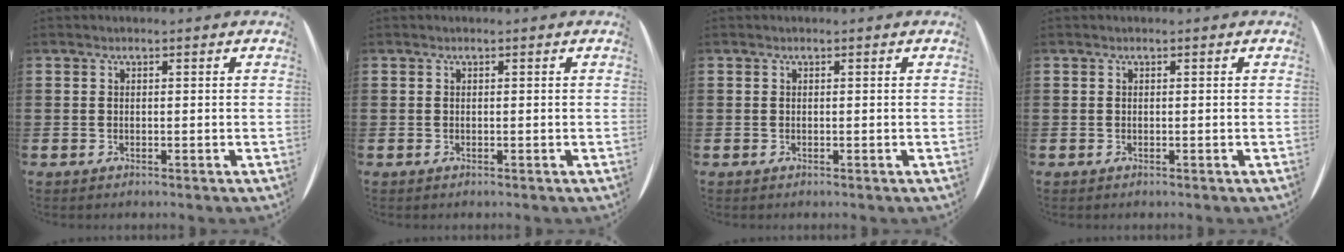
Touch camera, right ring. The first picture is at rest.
{"total": 0.0}
{"total": 0.0}
{"total": 0.0}